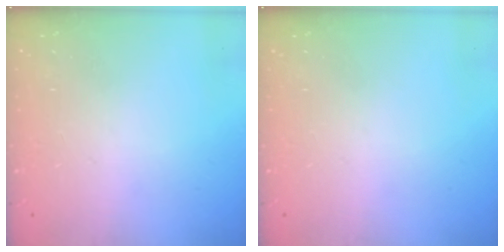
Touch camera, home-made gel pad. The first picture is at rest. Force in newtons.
{"total": 0.0}